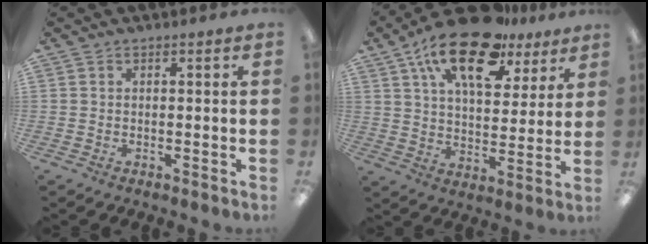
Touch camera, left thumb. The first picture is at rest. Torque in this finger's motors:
{"motor_torque": [0.50, 0.59, 1.80, -0.97, 0.28]}